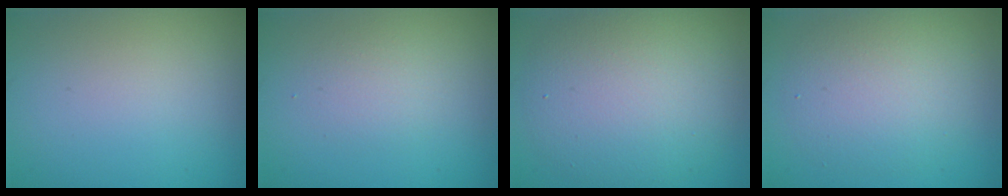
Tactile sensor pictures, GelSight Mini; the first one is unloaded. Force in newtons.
{"total": 1.6, "press": 1.6, "slide": 0.0}
{"total": 8.1, "press": 8.1, "slide": 0.3}
{"total": 4.8, "press": 4.8, "slide": 0.2}